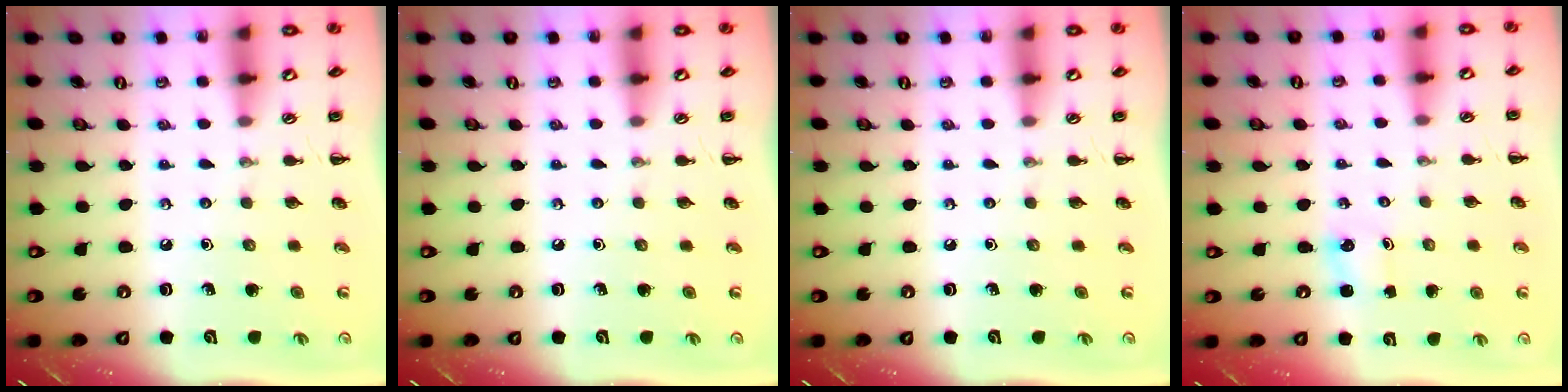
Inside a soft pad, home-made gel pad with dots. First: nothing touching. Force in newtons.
{"total": 0.0}
{"total": 0.0}
{"total": 1.2, "press": 1.2, "slide": 0.2}